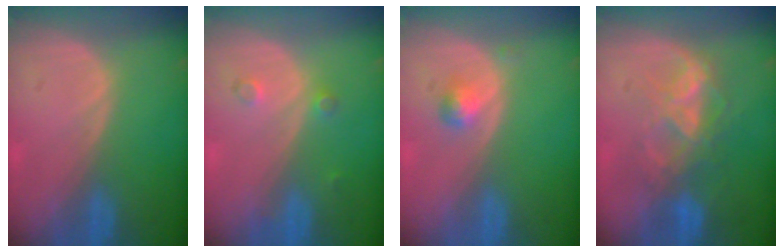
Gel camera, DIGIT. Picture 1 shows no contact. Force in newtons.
{"total": 2.1, "press": 1.8, "slide": 1.1}
{"total": 2.0, "press": 2.0, "slide": 0.2}
{"total": 7.0, "press": 6.7, "slide": 2.2}